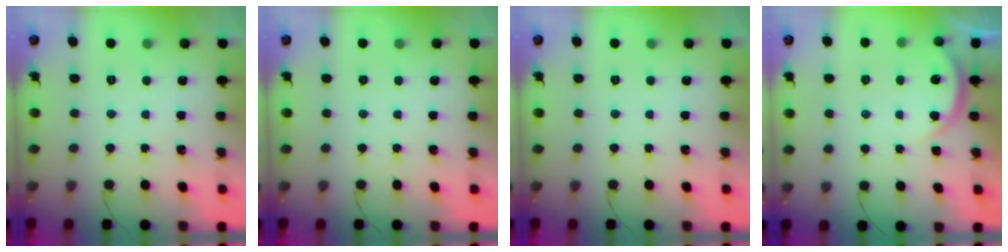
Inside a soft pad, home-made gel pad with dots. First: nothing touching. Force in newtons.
{"total": 0.0}
{"total": 0.0}
{"total": 4.2, "press": 4.1, "slide": 0.5}